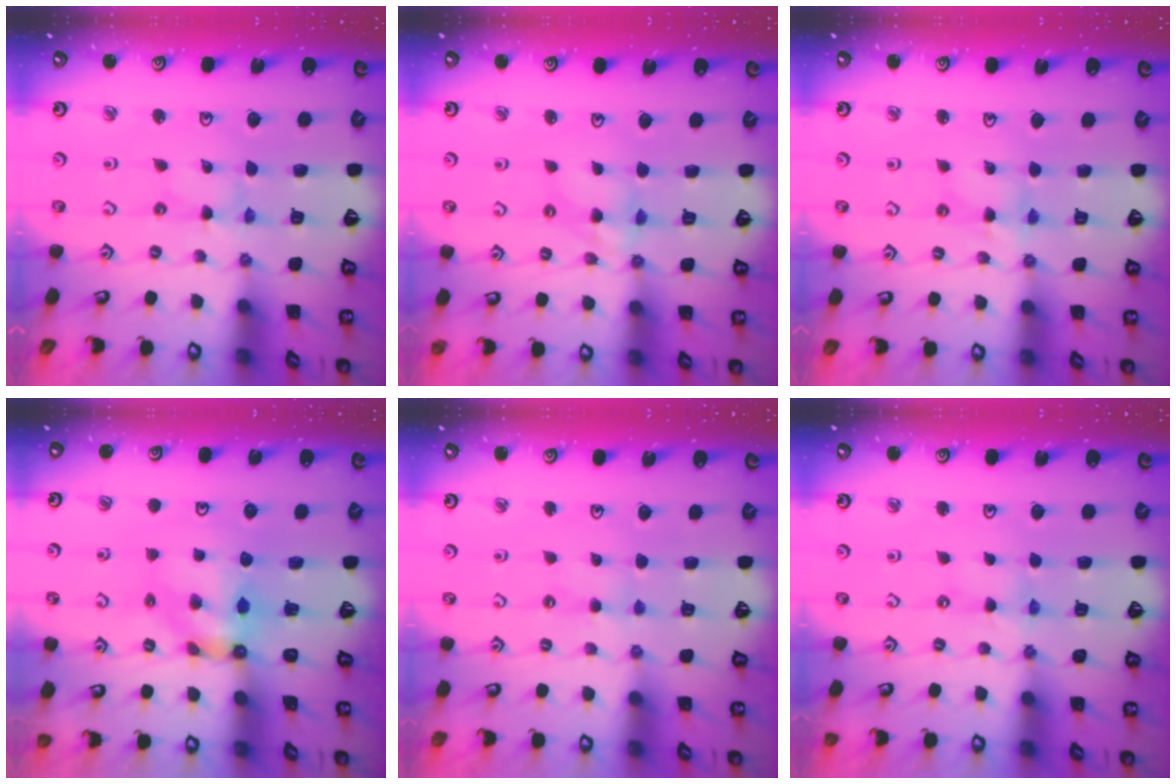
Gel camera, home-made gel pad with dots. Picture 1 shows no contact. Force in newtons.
{"total": 6.4, "press": 6.4, "slide": 0.5}
{"total": 2.7, "press": 2.7, "slide": 0.2}
{"total": 6.7, "press": 6.7, "slide": 0.1}
{"total": 1.5, "press": 1.5, "slide": 0.3}
{"total": 1.2, "press": 1.2, "slide": 0.3}